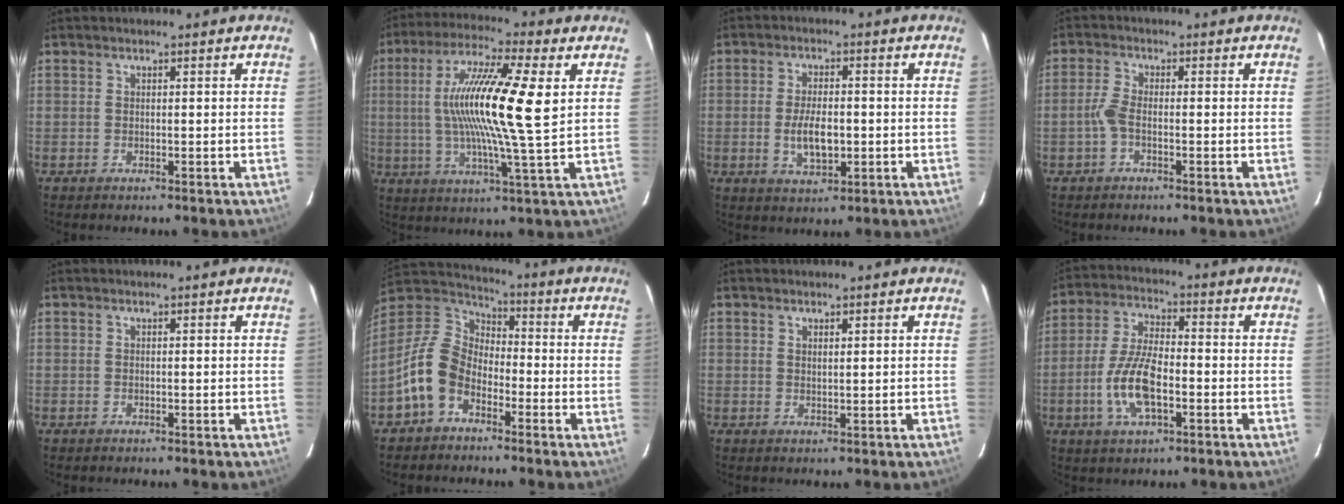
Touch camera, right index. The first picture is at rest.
{"total": 16.8, "force": [2.9, 0.8, 16.6], "torque": [-0.295, 0.005, 0.043]}
{"total": 6.7, "force": [-1.1, 3.1, 5.9], "torque": [-0.114, -0.005, -0.015]}
{"total": 2.6, "force": [-1.1, 0.8, 2.3], "torque": [-0.058, 0.005, -0.024]}
{"total": 0.0}
{"total": 11.2, "force": [-5.6, 7.5, 6.2], "torque": [-0.139, 0.019, -0.115]}
{"total": 1.0, "force": [0.8, 0.3, 0.6], "torque": [-0.011, 0.001, 0.014]}
{"total": 10.9, "force": [-3.3, 4.3, 9.4], "torque": [-0.198, 0.002, -0.063]}